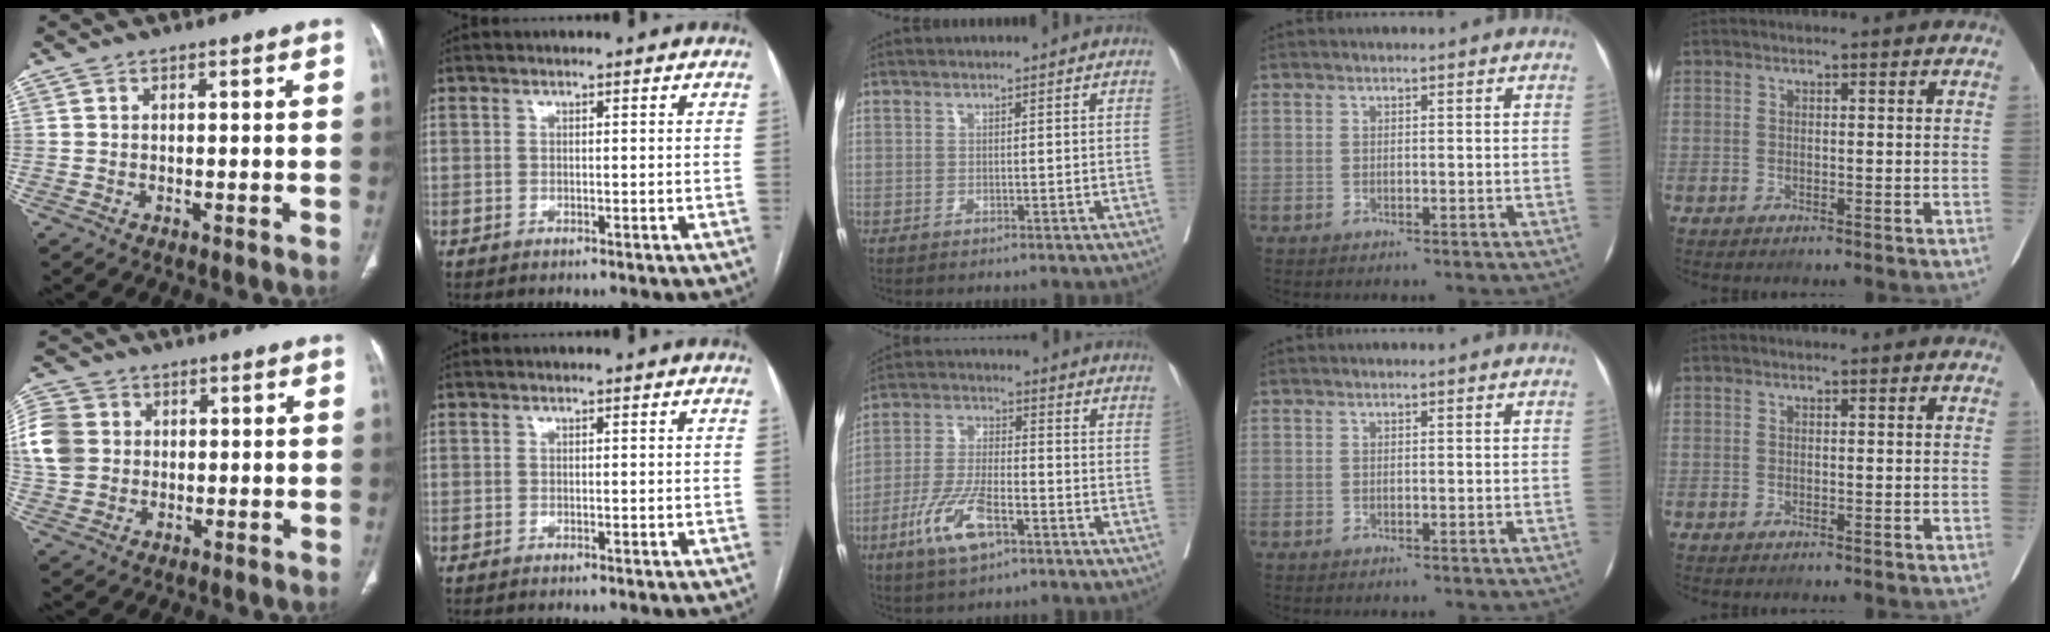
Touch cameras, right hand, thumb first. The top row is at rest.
{"thumb": {"total": 13.8, "force": [1.4, 12.0, 6.7], "torque": [-0.169, 0.025, 0.029]}, "middle": {"total": 9.6, "force": [-4.9, 2.9, 7.7], "torque": [-0.163, -0.008, -0.093]}}